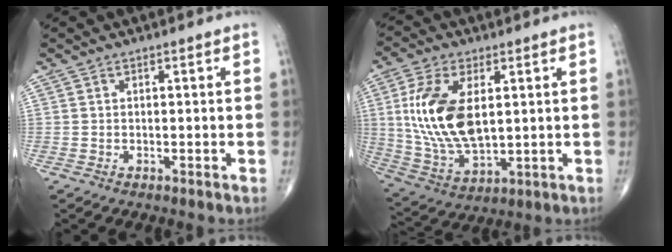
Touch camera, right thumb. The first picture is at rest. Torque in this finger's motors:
{"motor_torque": [-0.68, 1.34, 1.25, 0.25, 0.16]}